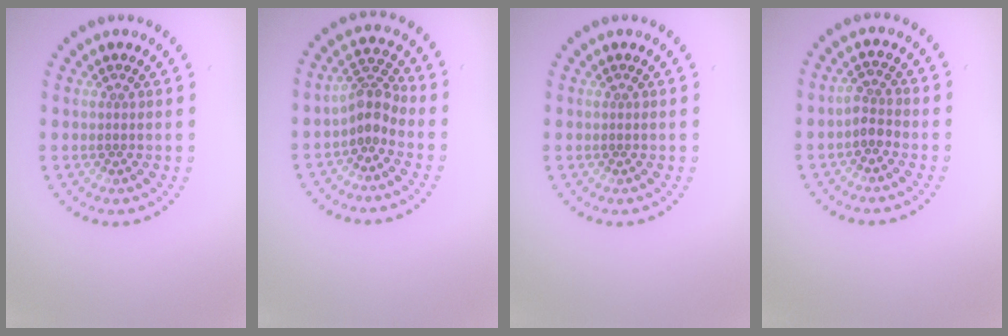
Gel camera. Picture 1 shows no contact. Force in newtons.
{"total": 2.5, "press": 1.9, "slide": 1.7}
{"total": 0.0}
{"total": 1.5, "press": 1.3, "slide": 0.7}